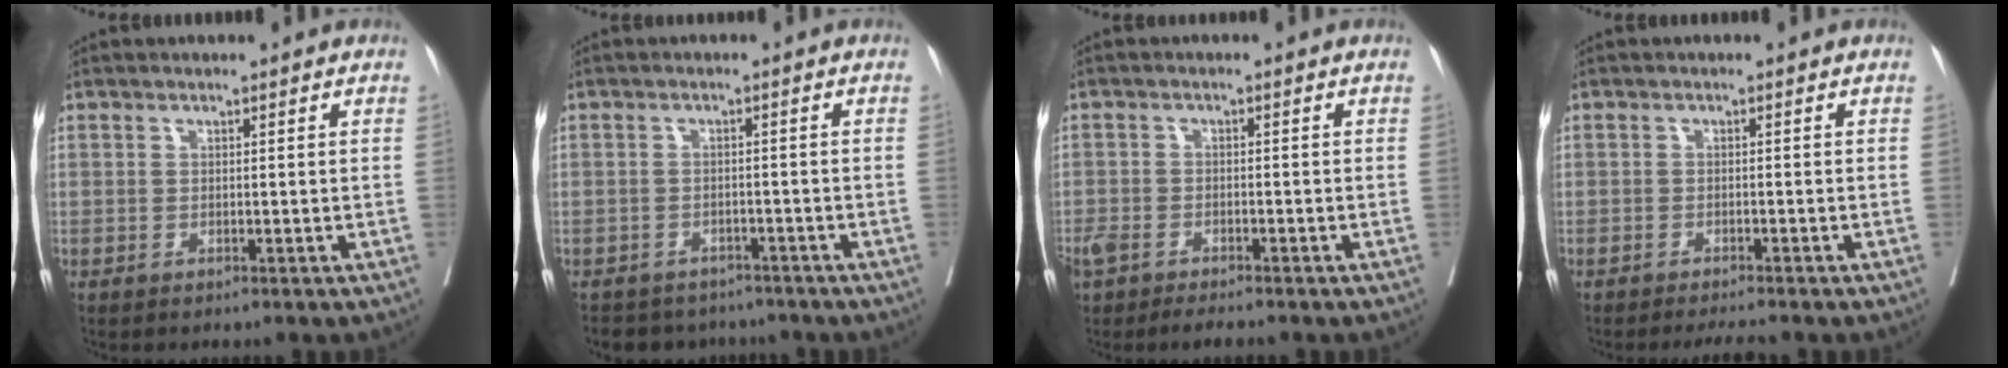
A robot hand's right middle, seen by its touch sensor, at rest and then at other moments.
{"total": 6.4, "force": [-5.7, 2.8, 0.5], "torque": [-0.002, 0.007, -0.072]}
{"total": 5.9, "force": [-4.6, 2.1, 2.9], "torque": [-0.059, -0.002, -0.080]}
{"total": 2.9, "force": [-2.7, -0.1, 1.2], "torque": [-0.016, -0.005, -0.039]}